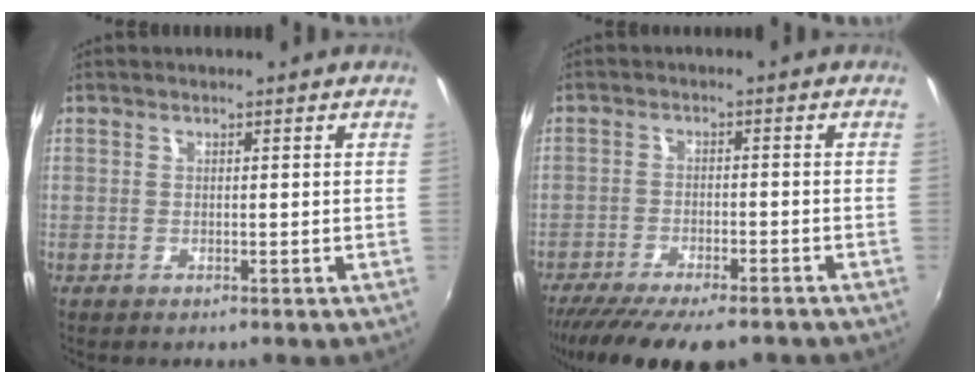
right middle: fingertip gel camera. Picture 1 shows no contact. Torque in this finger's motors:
{"motor_torque": [1.10, -1.04, 0.45, 0.07]}